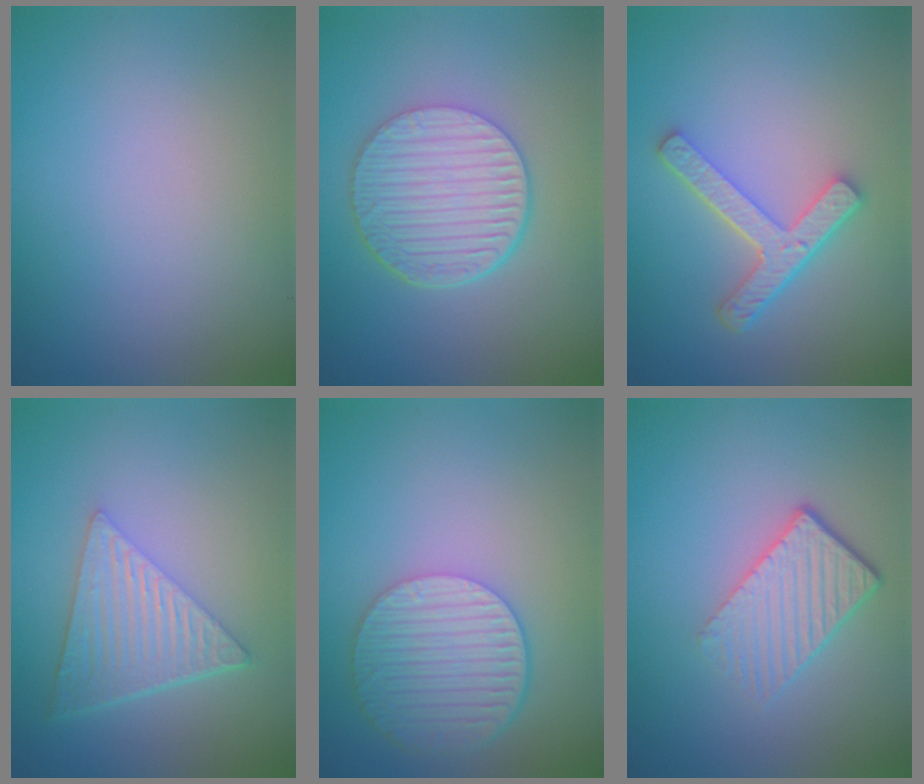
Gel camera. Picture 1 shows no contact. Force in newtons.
{"total": 6.3, "press": 4.7, "slide": 4.3}
{"total": 4.2, "press": 3.1, "slide": 2.8}
{"total": 6.3, "press": 4.2, "slide": 4.7}
{"total": 6.1, "press": 4.5, "slide": 4.1}
{"total": 4.3, "press": 2.9, "slide": 3.1}